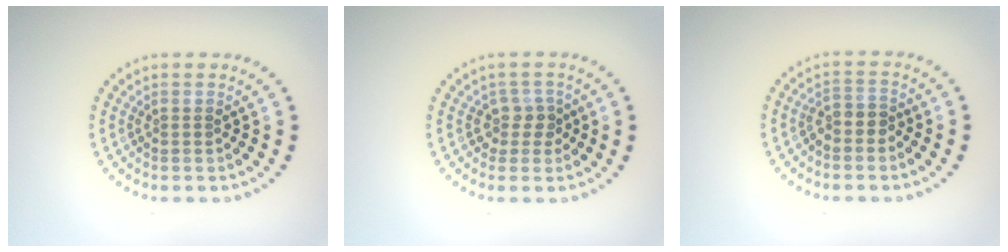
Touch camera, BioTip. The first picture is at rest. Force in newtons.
{"total": 1.9, "press": 1.5, "slide": 1.2}
{"total": 1.8, "press": 1.6, "slide": 1.0}